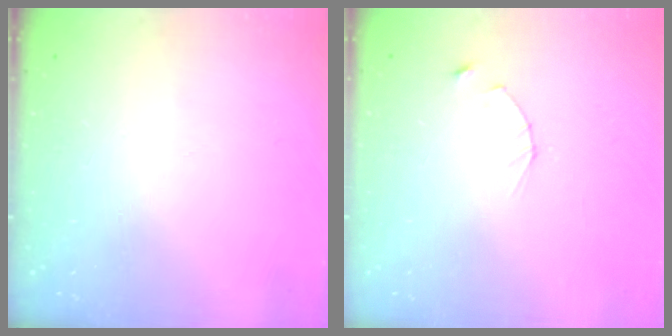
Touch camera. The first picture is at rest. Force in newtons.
{"total": 2.5, "press": 2.4, "slide": 0.3}